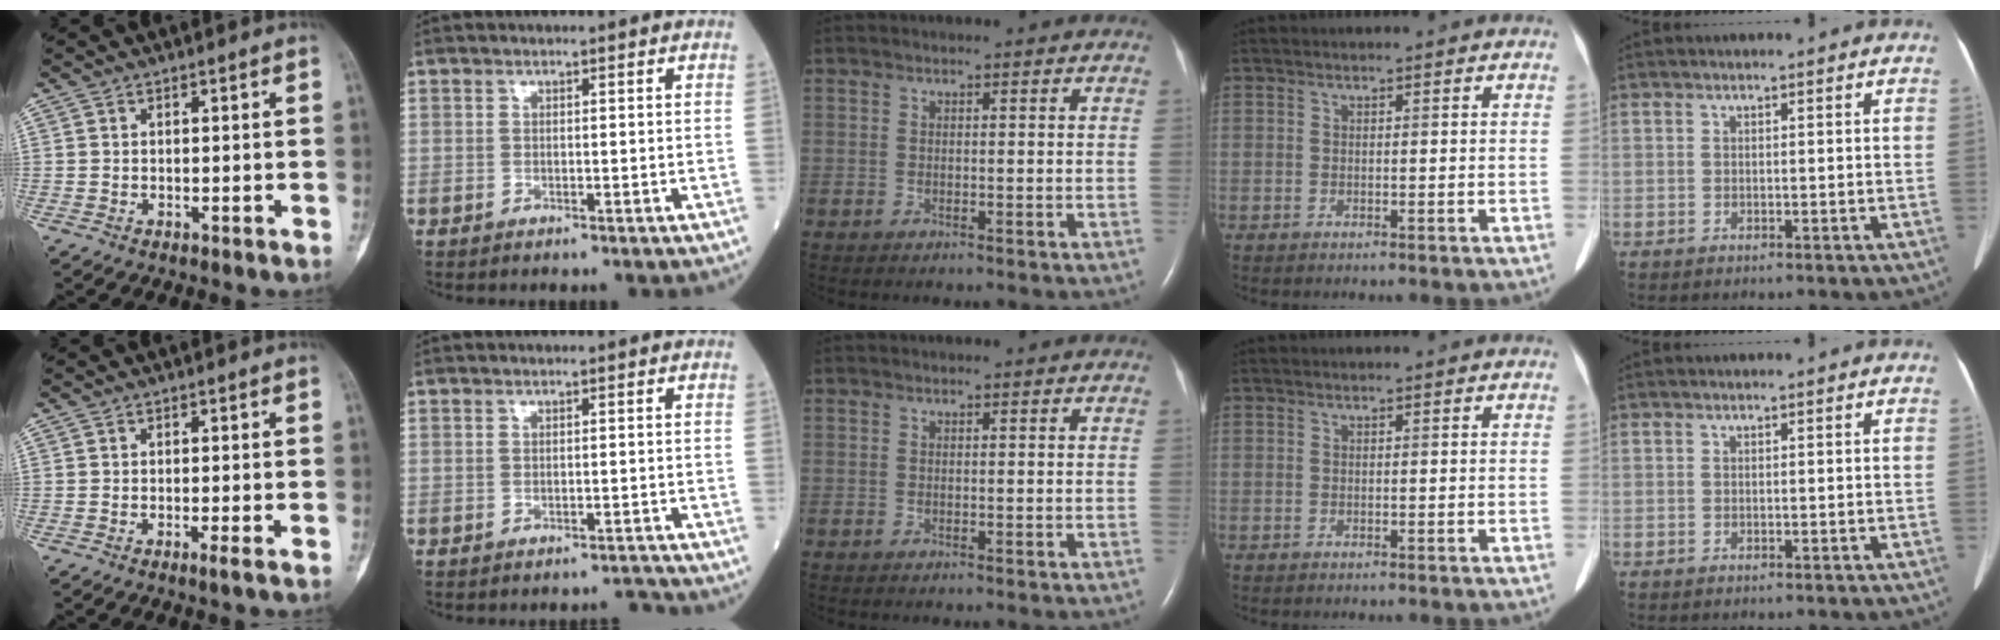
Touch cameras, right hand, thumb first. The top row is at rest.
{"thumb": {"total": 0.8, "force": [-0.4, -0.2, 0.7], "torque": [-0.019, -0.004, -0.009]}, "index": {"total": 0.9, "force": [-0.9, 0.0, -0.1], "torque": [0.006, -0.004, -0.009]}}